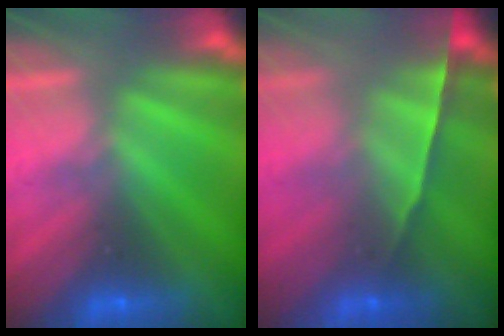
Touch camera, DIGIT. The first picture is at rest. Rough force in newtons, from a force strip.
{"total": 1.5}